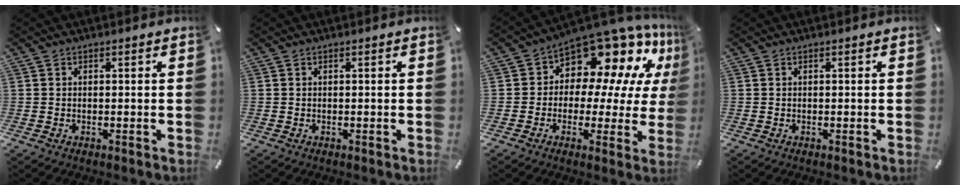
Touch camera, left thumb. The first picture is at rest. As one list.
[{"total": 0.0}, {"total": 13.2, "force": [8.9, 7.6, 6.1], "torque": [-0.098, -0.085, 0.156]}, {"total": 0.0}]